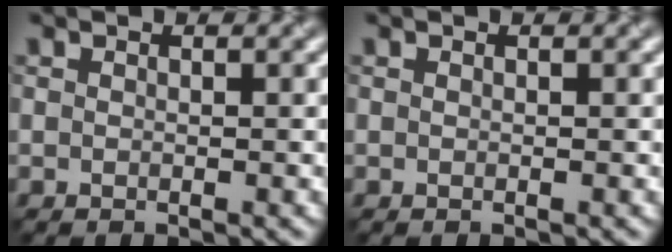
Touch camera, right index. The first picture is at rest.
{"total": 0.0}